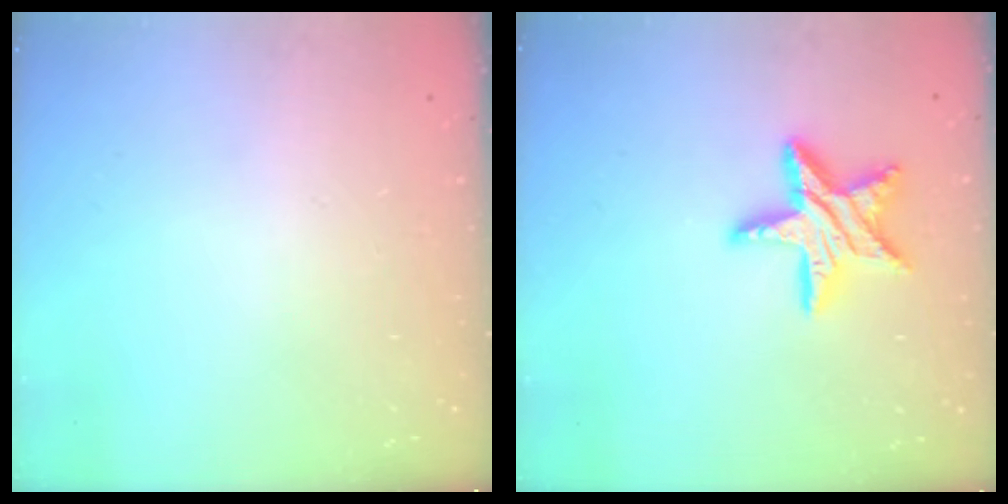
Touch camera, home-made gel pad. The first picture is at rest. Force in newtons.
{"total": 14.6, "press": 14.5, "slide": 1.1}